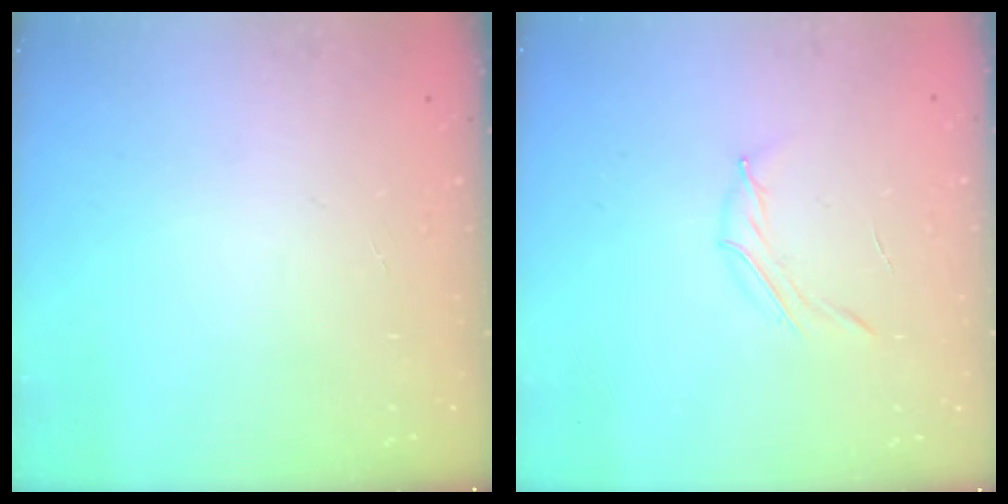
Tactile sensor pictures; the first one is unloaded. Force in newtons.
{"total": 4.2, "press": 4.0, "slide": 1.2}